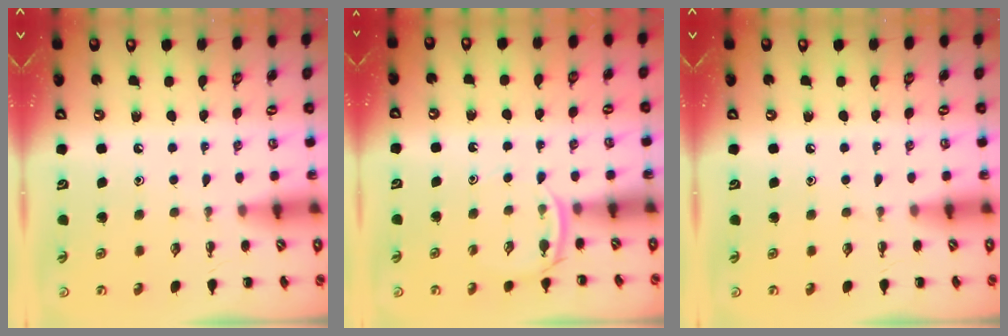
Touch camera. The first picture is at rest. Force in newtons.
{"total": 3.4, "press": 3.1, "slide": 1.2}
{"total": 0.0}